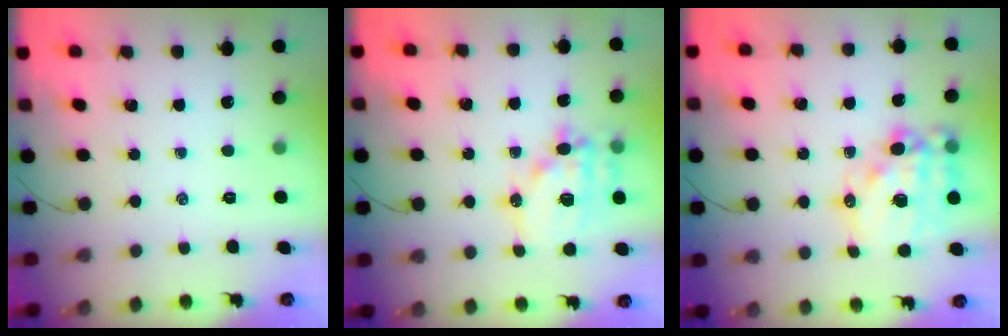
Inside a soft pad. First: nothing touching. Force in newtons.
{"total": 15.1, "press": 14.8, "slide": 3.0}
{"total": 17.5, "press": 17.1, "slide": 4.0}